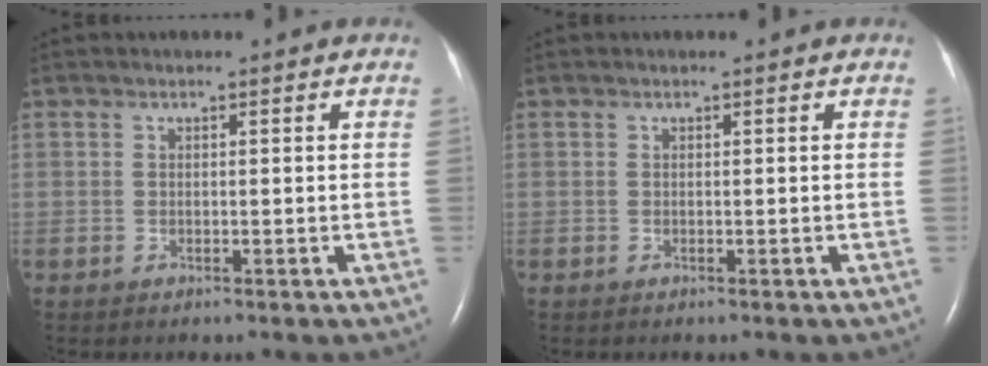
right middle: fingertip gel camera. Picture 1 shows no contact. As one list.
[{"total": 0.0}]